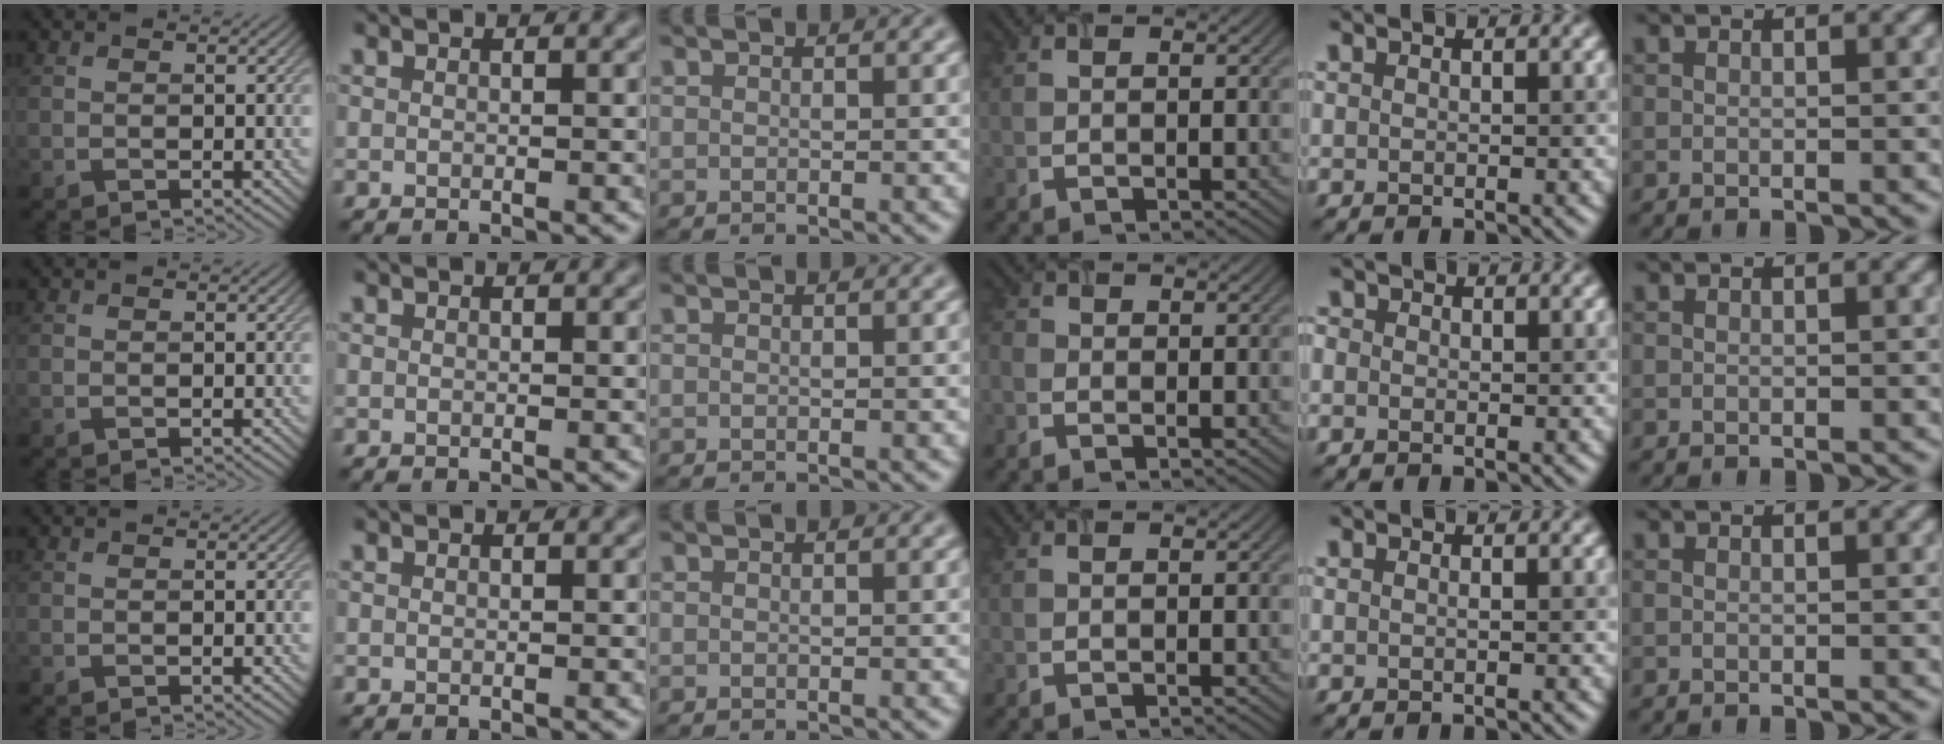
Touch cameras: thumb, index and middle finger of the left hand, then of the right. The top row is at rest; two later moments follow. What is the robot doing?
{"motion": "close", "object": "airpods case & airpods"}